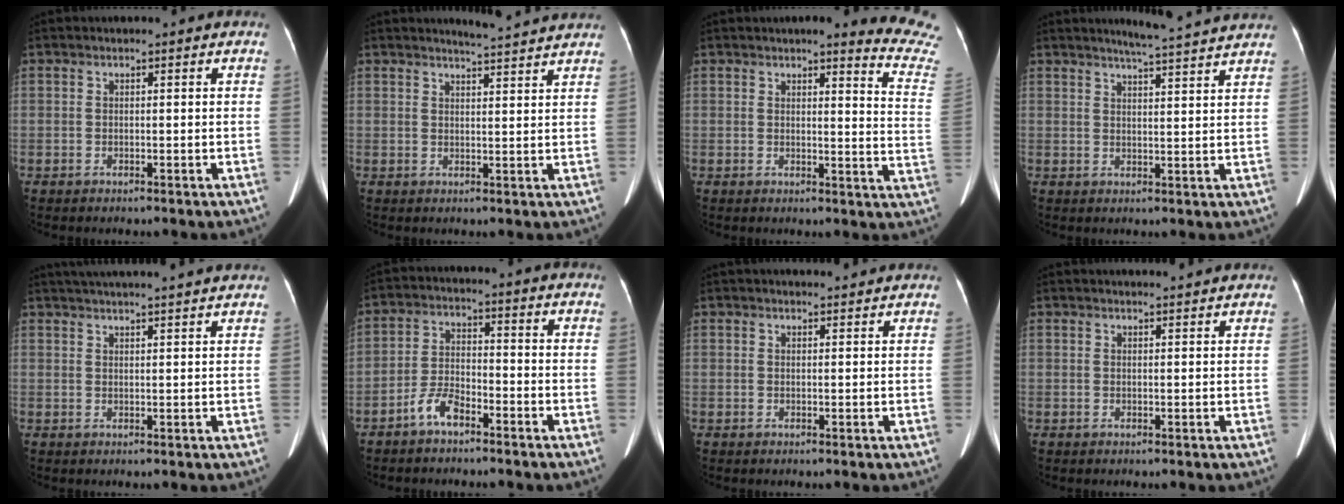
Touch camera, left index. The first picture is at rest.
{"total": 5.9, "force": [5.7, -0.3, 1.6], "torque": [-0.033, 0.008, 0.067]}
{"total": 10.9, "force": [10.6, -0.7, 2.7], "torque": [-0.016, -0.089, 0.089]}
{"total": 9.7, "force": [8.9, -0.5, 3.8], "torque": [-0.060, 0.011, 0.107]}
{"total": 13.9, "force": [12.6, -0.2, 5.9], "torque": [-0.102, 0.023, 0.169]}
{"total": 4.8, "force": [-3.5, 1.6, 2.8], "torque": [-0.066, 0.008, -0.067]}
{"total": 5.1, "force": [4.9, 0.6, 1.3], "torque": [-0.017, 0.021, 0.056]}
{"total": 4.3, "force": [4.1, -0.1, 1.1], "torque": [-0.018, 0.016, 0.048]}